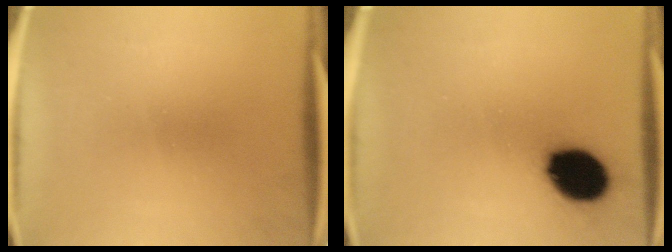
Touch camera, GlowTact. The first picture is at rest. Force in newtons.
{"total": 13.6}